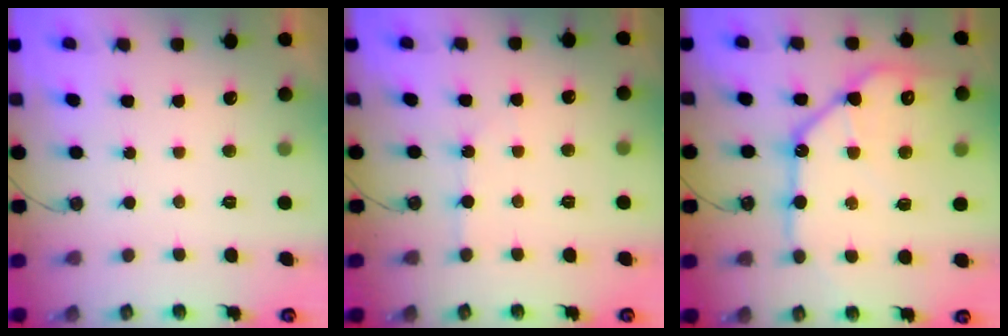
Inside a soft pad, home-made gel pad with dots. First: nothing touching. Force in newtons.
{"total": 2.1, "press": 2.1, "slide": 0.4}
{"total": 19.1, "press": 19.1, "slide": 1.0}